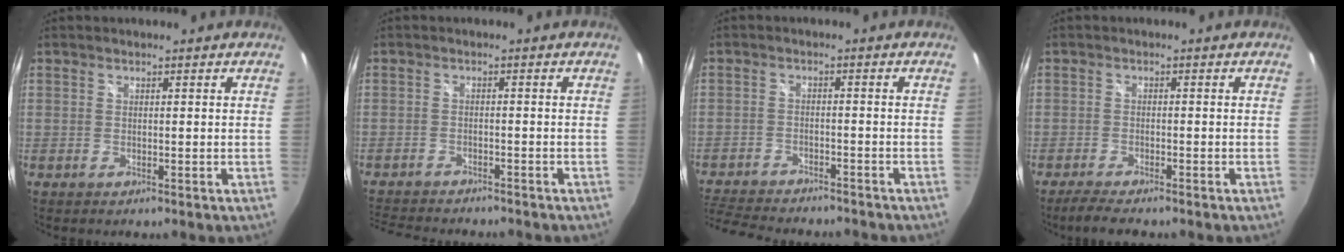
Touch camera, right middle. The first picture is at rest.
{"total": 9.1, "force": [-8.4, 2.3, 2.8], "torque": [-0.079, -0.010, -0.133]}
{"total": 14.0, "force": [-12.3, 4.0, 5.5], "torque": [-0.137, -0.017, -0.191]}
{"total": 4.3, "force": [-3.8, 0.7, 2.0], "torque": [-0.055, -0.011, -0.066]}